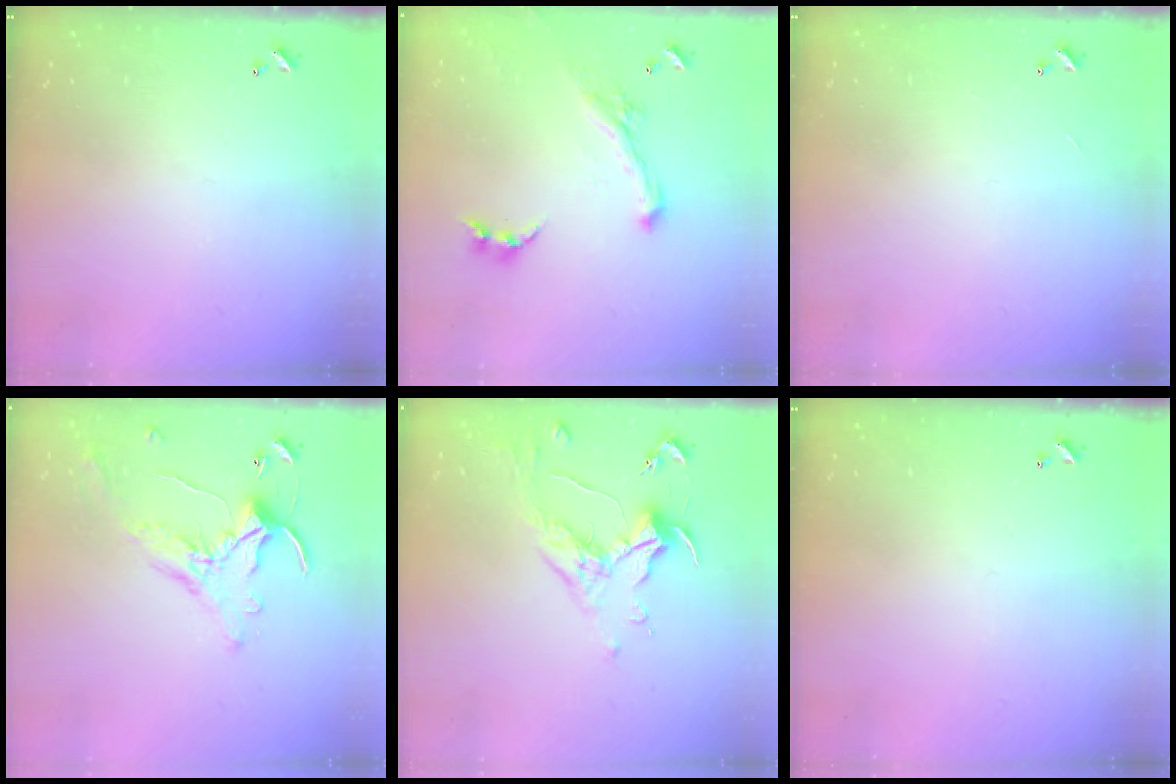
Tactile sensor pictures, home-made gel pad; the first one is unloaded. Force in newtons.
{"total": 1.4, "press": 0.7, "slide": 1.2}
{"total": 0.0}
{"total": 1.6, "press": 1.2, "slide": 1.0}
{"total": 0.8, "press": 0.6, "slide": 0.6}
{"total": 0.0}